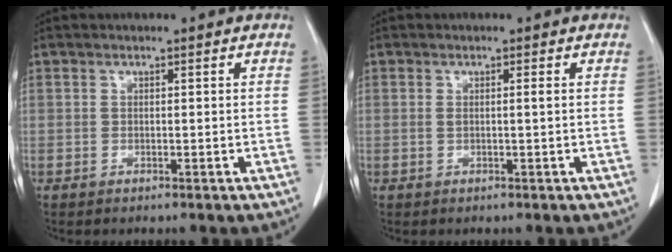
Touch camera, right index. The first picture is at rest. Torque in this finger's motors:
{"motor_torque": [-0.22, 0.08, -0.03, 0.01]}